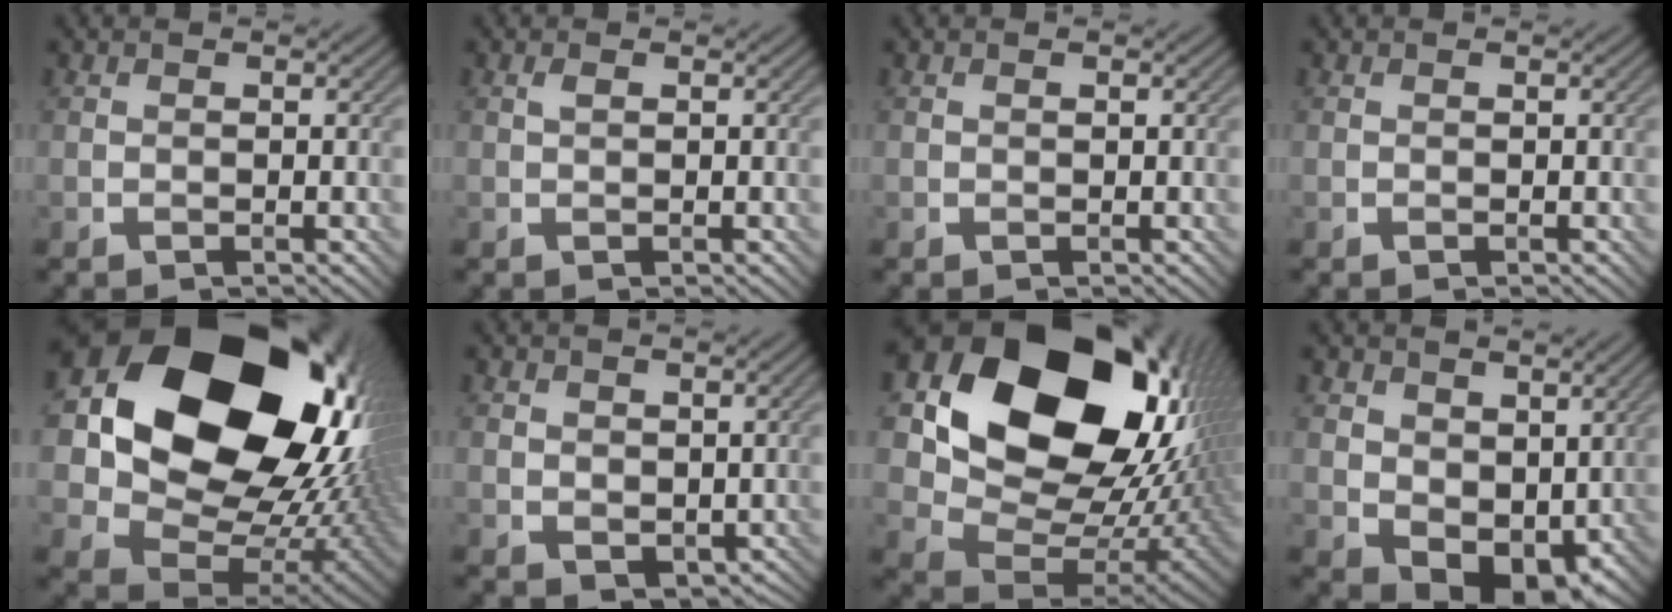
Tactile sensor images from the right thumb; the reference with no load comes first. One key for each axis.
{"total": 0.6, "fx": 0.3, "fy": 0.2, "fz": 0.5, "tx": -0.013, "ty": 0.001, "tz": 0.004}
{"total": 0.0}
{"total": 0.0}
{"total": 22.5, "fx": 6.7, "fy": 17.1, "fz": 13.0, "tx": -0.271, "ty": -0.025, "tz": 0.161}
{"total": 3.0, "fx": 1.1, "fy": 2.4, "fz": 1.5, "tx": -0.040, "ty": -0.012, "tz": 0.025}
{"total": 20.3, "fx": 7.4, "fy": 15.0, "fz": 11.6, "tx": -0.217, "ty": -0.016, "tz": 0.166}
{"total": 8.8, "fx": 2.3, "fy": 6.4, "fz": 5.6, "tx": -0.112, "ty": -0.020, "tz": 0.050}